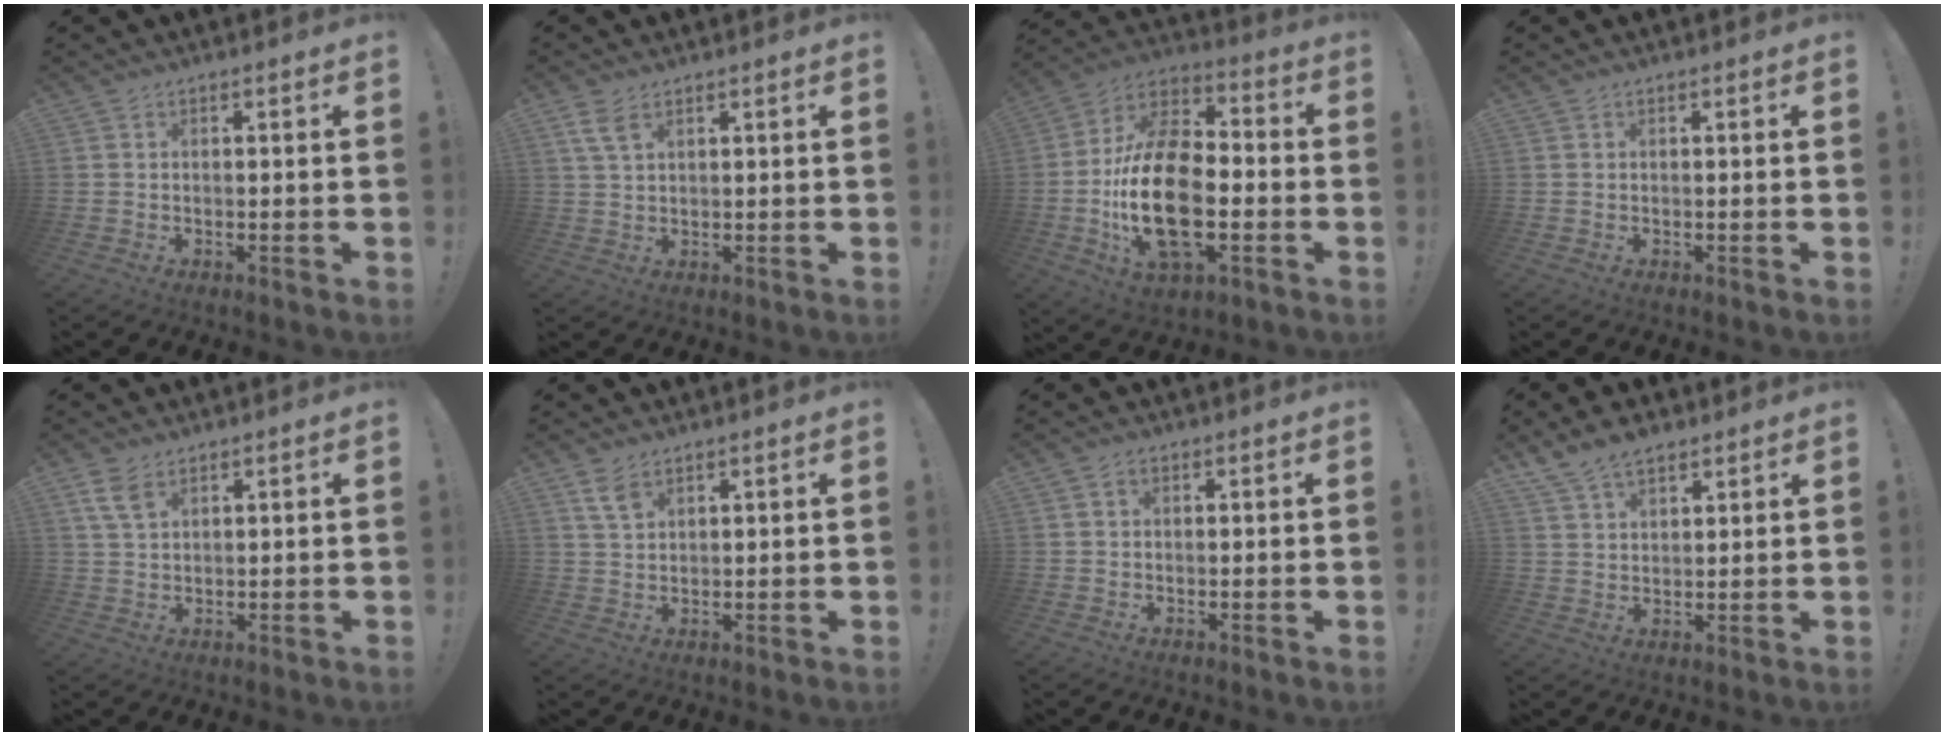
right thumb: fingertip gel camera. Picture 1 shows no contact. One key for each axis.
{"total": 4.6, "fx": 2.7, "fy": 2.1, "fz": 3.1, "tx": -0.051, "ty": -0.010, "tz": 0.049}
{"total": 23.4, "fx": -4.3, "fy": 13.5, "fz": 18.7, "tx": -0.357, "ty": 0.023, "tz": -0.066}
{"total": 0.0}
{"total": 5.2, "fx": 3.1, "fy": 2.7, "fz": 3.3, "tx": -0.056, "ty": -0.013, "tz": 0.058}
{"total": 4.6, "fx": 2.8, "fy": 2.4, "fz": 2.7, "tx": -0.045, "ty": -0.011, "tz": 0.053}
{"total": 1.3, "fx": 0.6, "fy": 0.9, "fz": 0.6, "tx": -0.013, "ty": 0.004, "tz": 0.012}
{"total": 7.7, "fx": 5.8, "fy": 3.9, "fz": 3.2, "tx": -0.057, "ty": -0.026, "tz": 0.112}